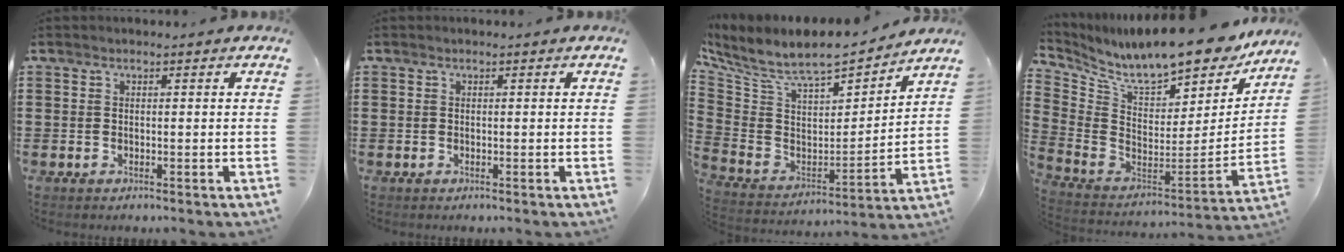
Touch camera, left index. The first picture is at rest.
{"total": 0.0}
{"total": 8.2, "force": [6.8, 2.5, 3.7], "torque": [-0.107, -0.054, 0.115]}
{"total": 11.2, "force": [10.0, 1.7, 4.8], "torque": [-0.121, -0.081, 0.168]}